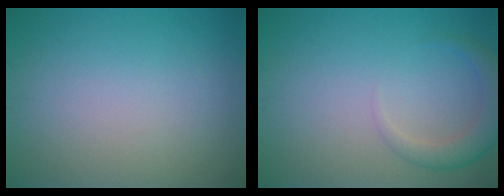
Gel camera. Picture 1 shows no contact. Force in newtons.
{"total": 2.8, "press": 2.8, "slide": 0.3}